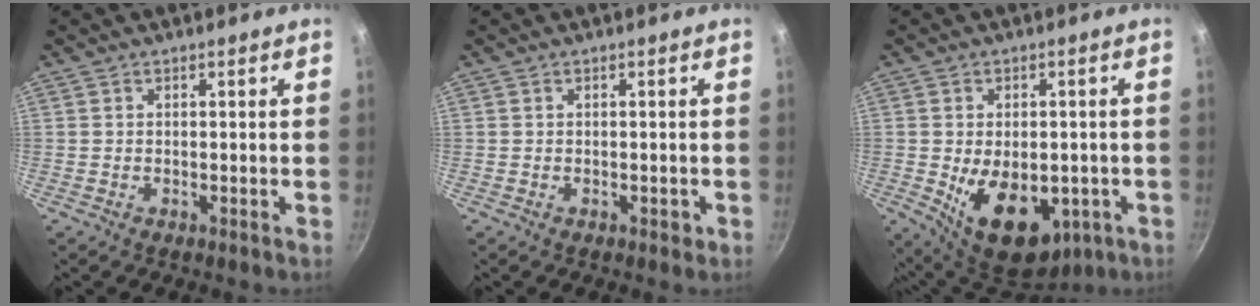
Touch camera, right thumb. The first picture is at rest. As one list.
[{"total": 1.0, "force": [-0.3, 0.7, 0.6], "torque": [-0.003, 0.004, -0.003]}, {"total": 15.7, "force": [-3.9, 9.8, 11.6], "torque": [-0.140, -0.009, -0.034]}]